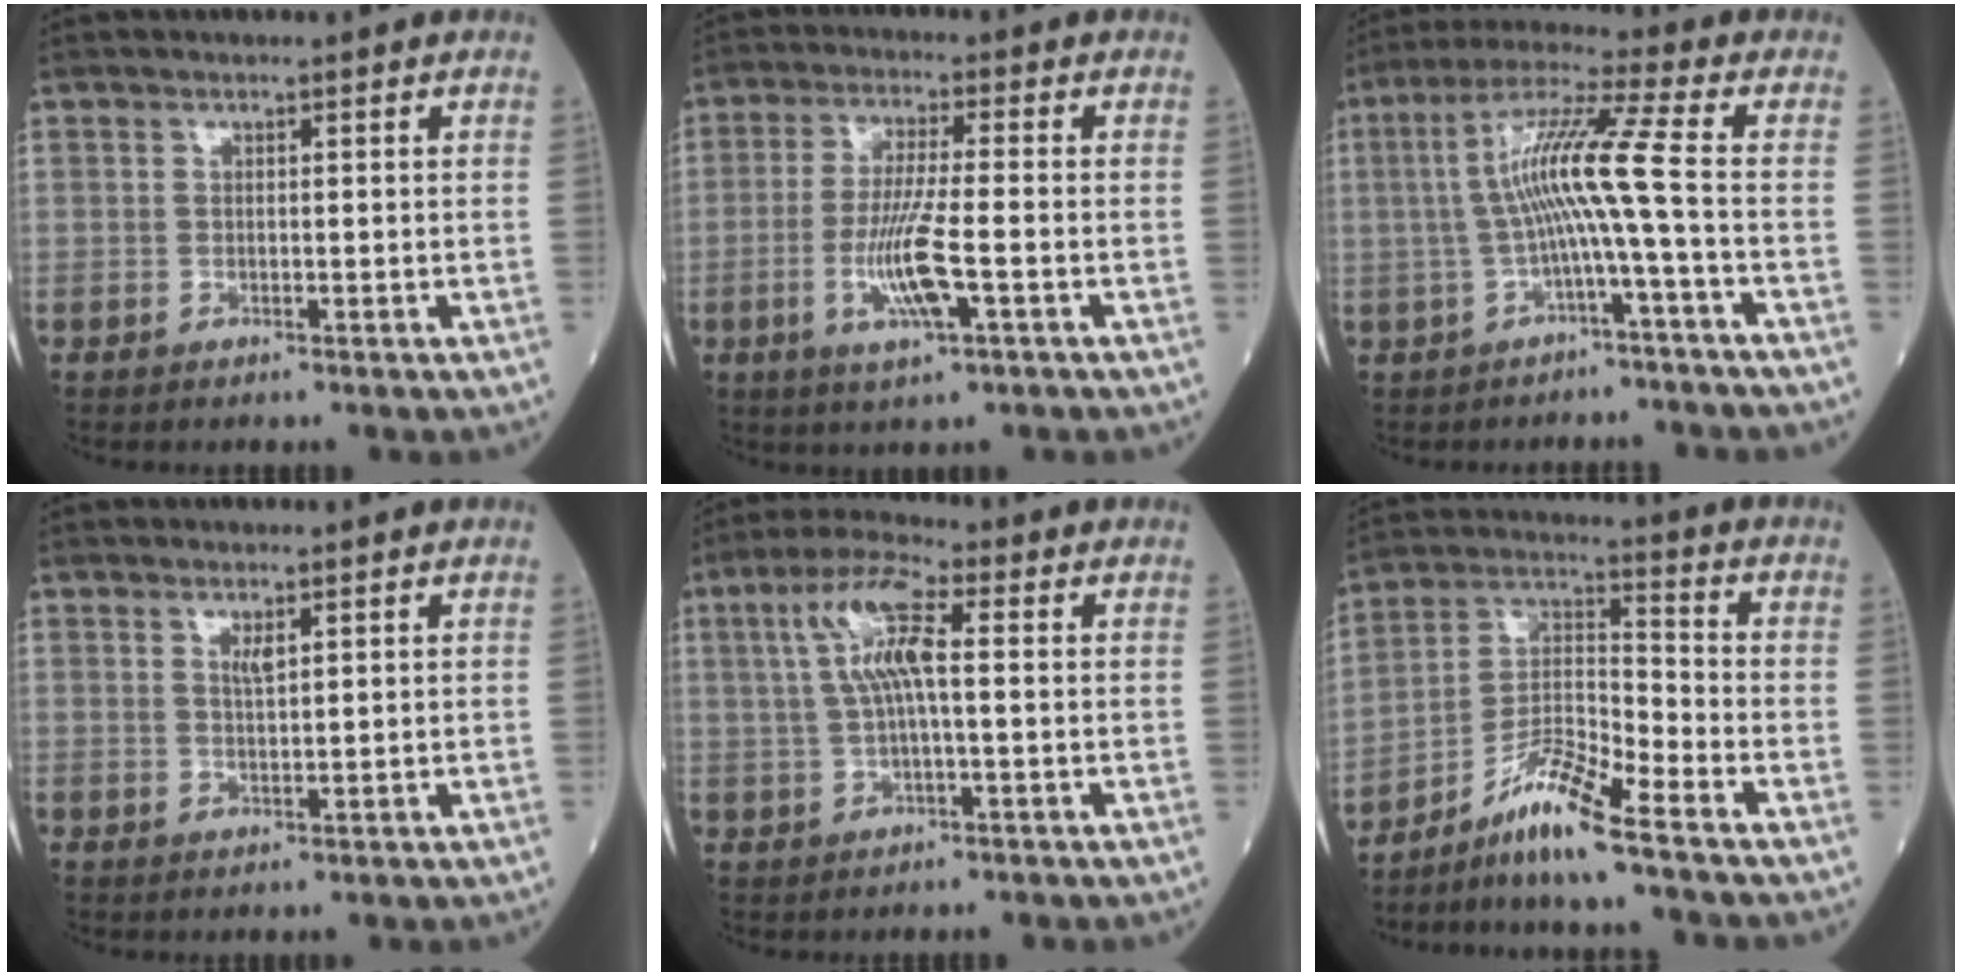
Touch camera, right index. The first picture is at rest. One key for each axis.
{"total": 8.6, "fx": -2.5, "fy": 0.4, "fz": 8.2, "tx": -0.166, "ty": -0.011, "tz": -0.049}
{"total": 9.4, "fx": -1.1, "fy": -1.6, "fz": 9.2, "tx": -0.177, "ty": 0.028, "tz": -0.020}
{"total": 1.8, "fx": 1.0, "fy": 0.2, "fz": 1.5, "tx": -0.030, "ty": -0.004, "tz": 0.020}
{"total": 8.1, "fx": 1.5, "fy": 1.2, "fz": 7.9, "tx": -0.165, "ty": 0.017, "tz": 0.027}
{"total": 8.8, "fx": -6.8, "fy": -0.3, "fz": 5.6, "tx": -0.112, "ty": -0.002, "tz": -0.127}